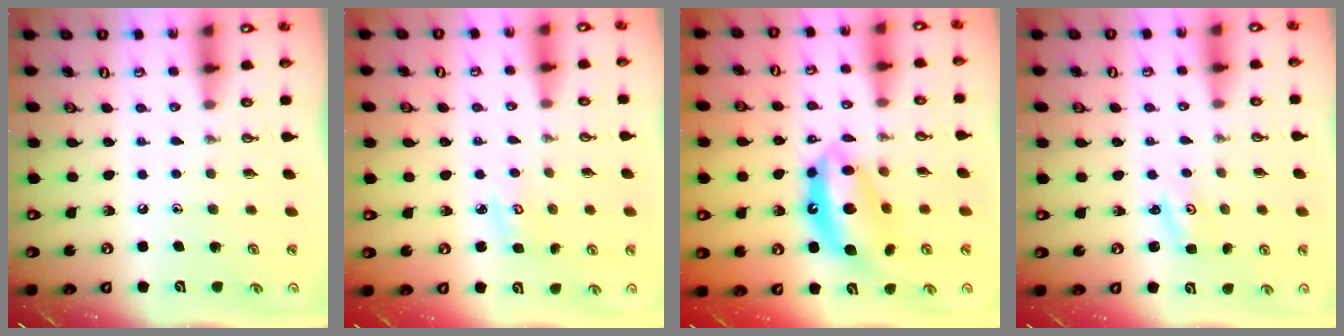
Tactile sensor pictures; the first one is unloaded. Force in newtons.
{"total": 3.4, "press": 3.4, "slide": 0.3}
{"total": 13.1, "press": 13.1, "slide": 0.9}
{"total": 1.5, "press": 1.5, "slide": 0.2}